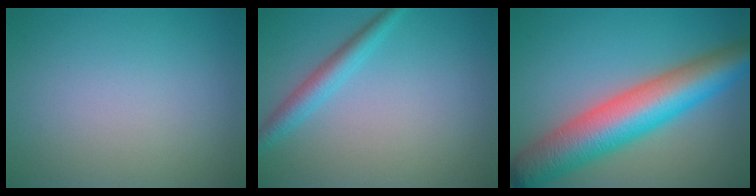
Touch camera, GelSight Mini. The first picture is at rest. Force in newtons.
{"total": 2.6, "press": 2.5, "slide": 0.1}
{"total": 10.5, "press": 10.4, "slide": 0.2}